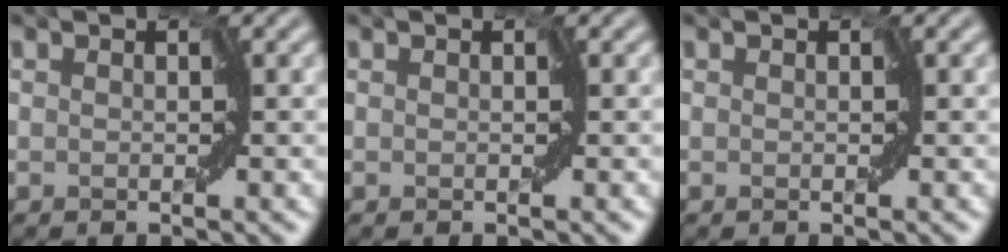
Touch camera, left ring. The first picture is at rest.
{"total": 0.0}
{"total": 0.0}